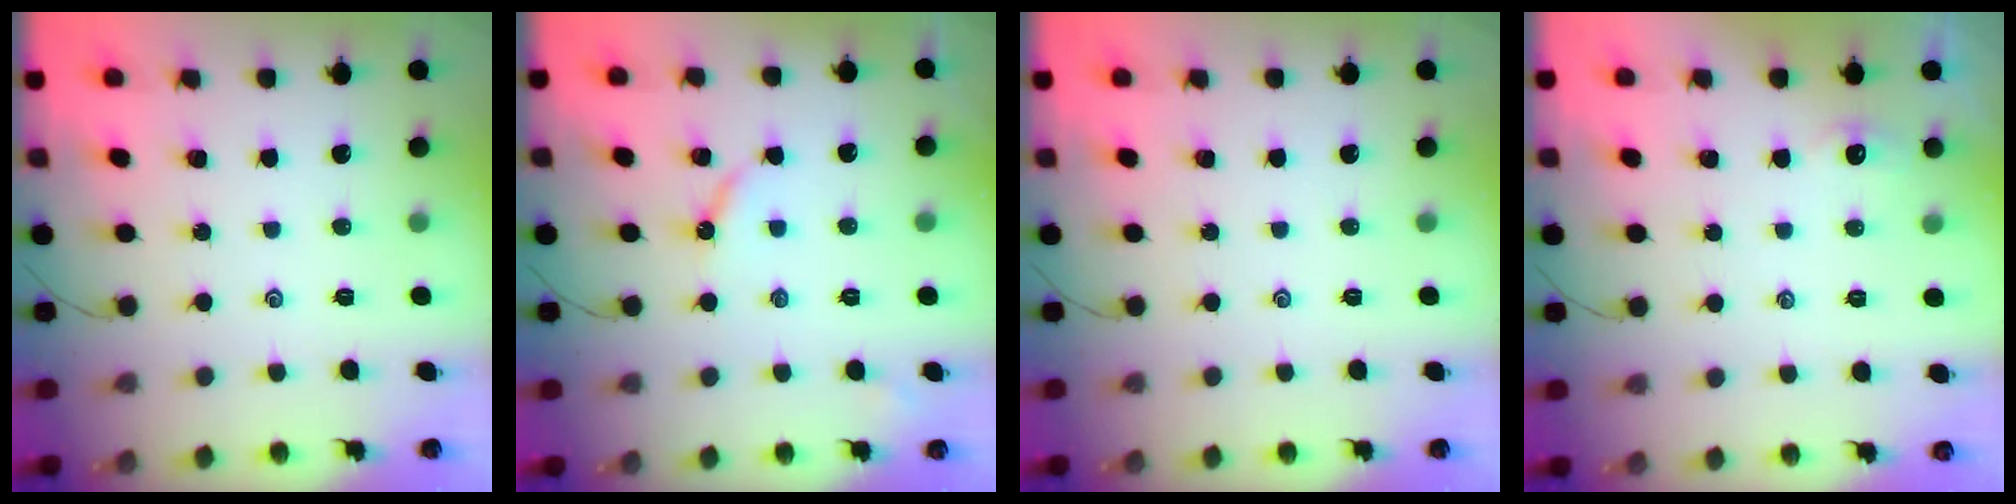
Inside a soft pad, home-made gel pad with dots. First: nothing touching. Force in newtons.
{"total": 4.2, "press": 4.2, "slide": 0.4}
{"total": 0.0}
{"total": 2.4, "press": 2.4, "slide": 0.3}